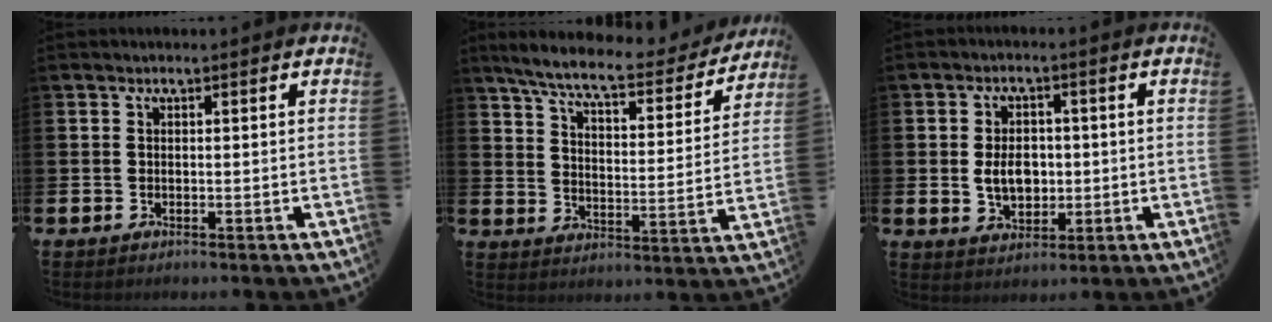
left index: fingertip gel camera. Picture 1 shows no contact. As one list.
[{"total": 8.3, "force": [7.4, 1.1, 3.7], "torque": [-0.102, -0.044, 0.122]}, {"total": 4.8, "force": [-0.1, 3.4, 3.4], "torque": [-0.050, 0.004, -0.008]}]